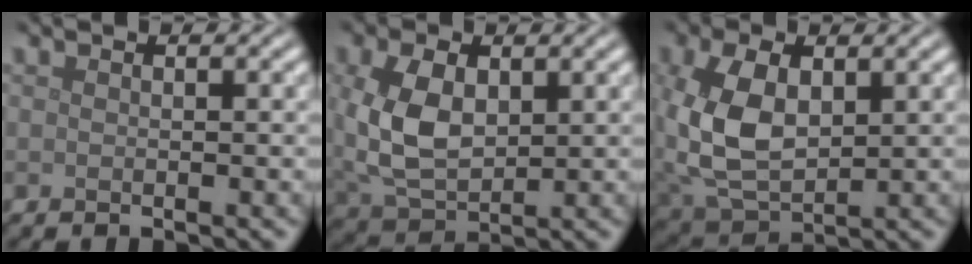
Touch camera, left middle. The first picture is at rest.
{"total": 6.8, "force": [1.1, 4.3, 5.2], "torque": [-0.125, 0.002, 0.027]}
{"total": 7.7, "force": [0.7, 4.8, 6.0], "torque": [-0.150, -0.003, 0.019]}